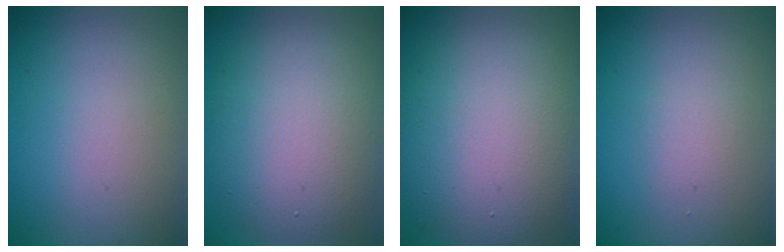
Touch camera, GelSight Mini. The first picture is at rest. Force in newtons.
{"total": 8.1, "press": 8.1, "slide": 0.5}
{"total": 11.1, "press": 11.1, "slide": 0.6}
{"total": 1.2, "press": 1.2, "slide": 0.1}